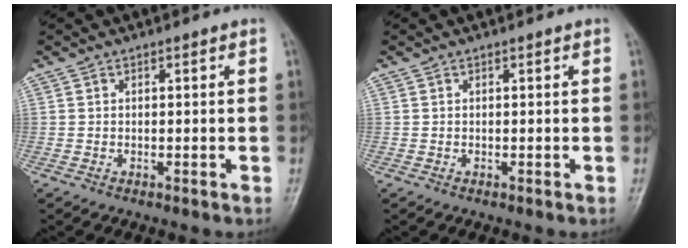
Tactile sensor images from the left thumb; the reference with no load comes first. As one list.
[{"total": 0.0}]